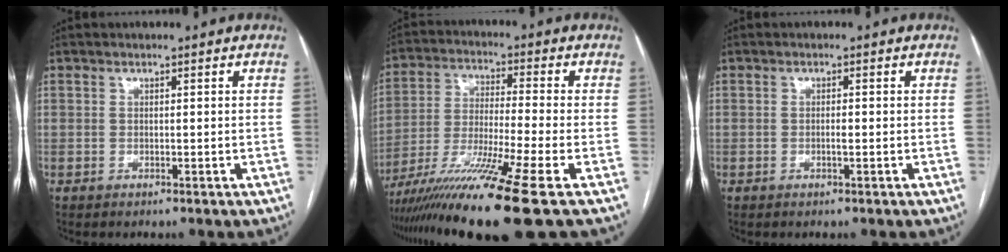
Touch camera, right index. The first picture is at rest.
{"total": 15.5, "force": [-10.4, -2.1, 11.3], "torque": [-0.212, -0.040, -0.188]}
{"total": 1.0, "force": [-0.2, 0.1, 1.0], "torque": [-0.018, 0.000, -0.003]}